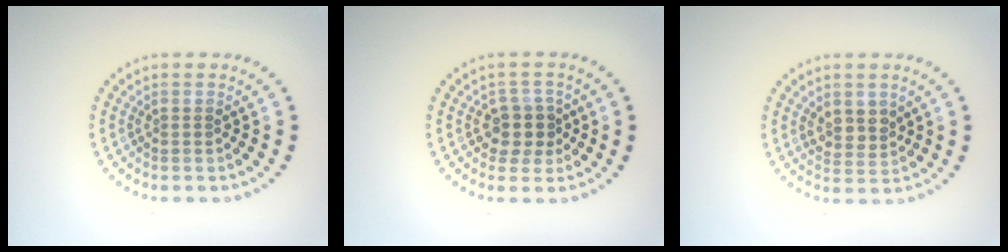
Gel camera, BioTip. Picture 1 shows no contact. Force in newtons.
{"total": 2.7, "press": 2.4, "slide": 1.2}
{"total": 2.2, "press": 1.9, "slide": 1.0}